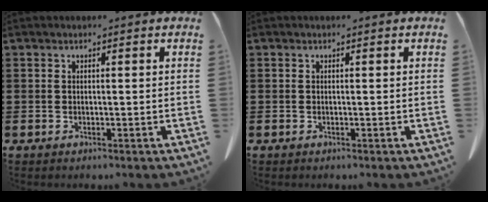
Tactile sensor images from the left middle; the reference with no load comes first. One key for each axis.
{"total": 0.0}